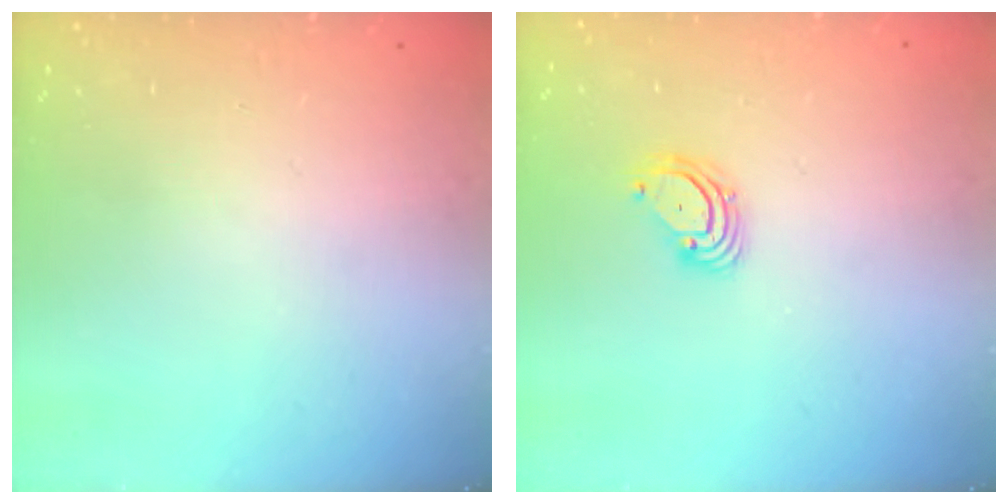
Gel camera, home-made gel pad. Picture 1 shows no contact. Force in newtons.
{"total": 3.4, "press": 3.4, "slide": 0.2}